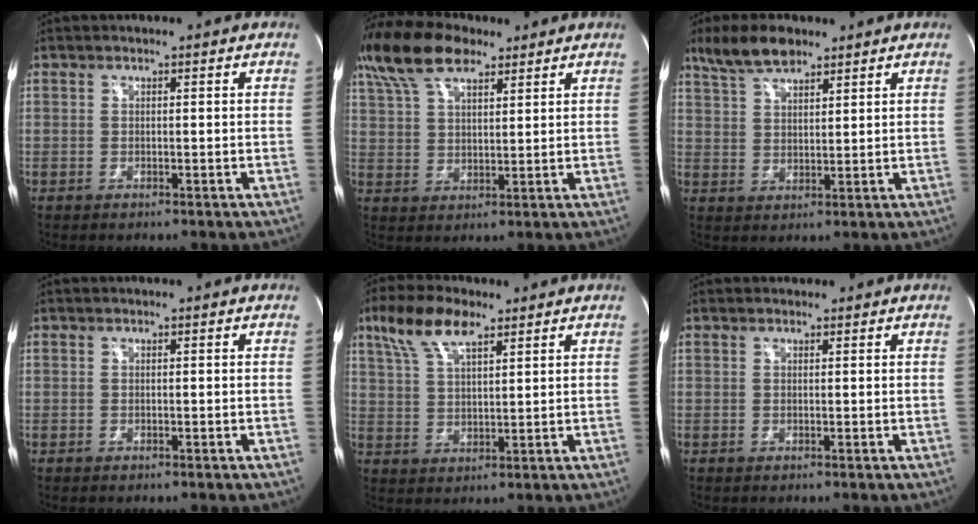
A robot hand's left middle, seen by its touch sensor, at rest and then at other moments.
{"total": 11.1, "force": [8.0, 4.2, 6.4], "torque": [-0.134, 0.028, 0.153]}
{"total": 7.7, "force": [6.0, 2.5, 4.1], "torque": [-0.086, 0.012, 0.116]}
{"total": 0.0}
{"total": 8.9, "force": [5.7, 2.8, 6.2], "torque": [-0.133, 0.022, 0.113]}
{"total": 1.1, "force": [0.9, 0.6, 0.2], "torque": [-0.014, 0.017, 0.017]}